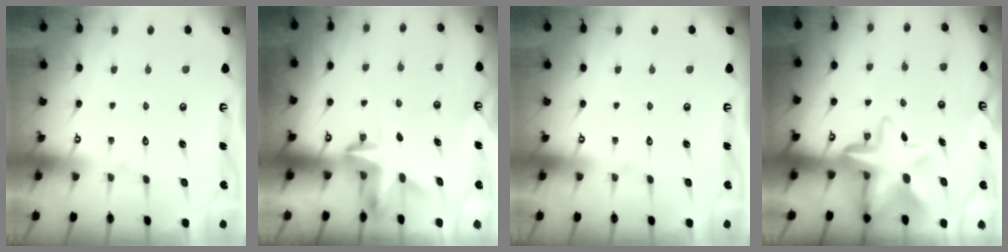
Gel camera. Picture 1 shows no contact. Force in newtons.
{"total": 3.6, "press": 3.5, "slide": 0.3}
{"total": 0.0}
{"total": 10.5, "press": 10.4, "slide": 1.6}